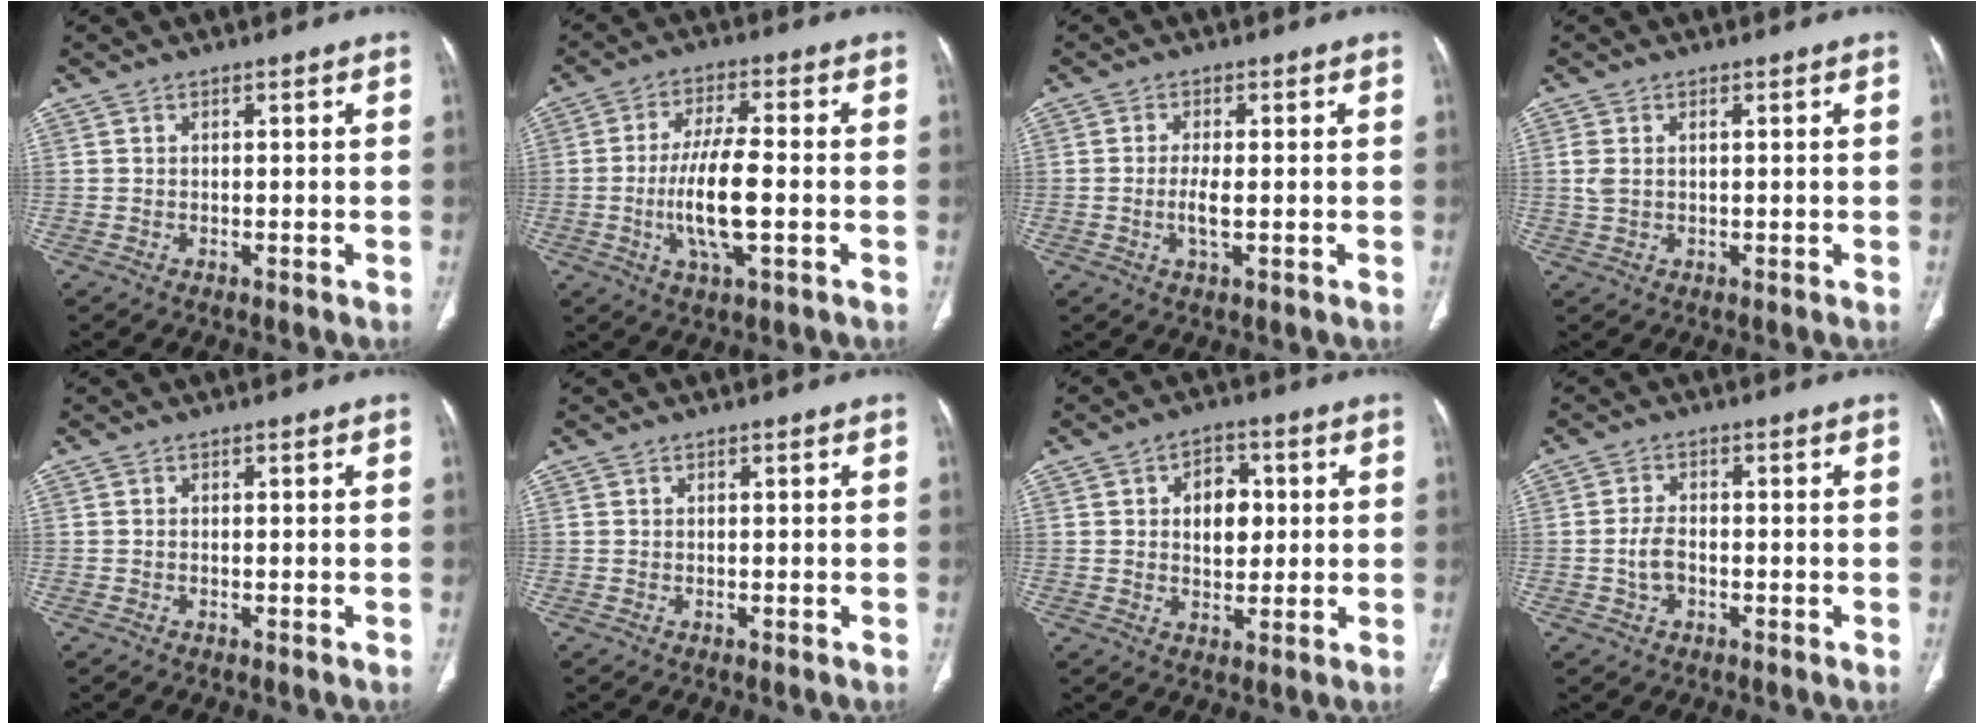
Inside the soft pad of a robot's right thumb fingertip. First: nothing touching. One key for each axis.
{"total": 11.0, "fx": -1.8, "fy": 3.1, "fz": 10.4, "tx": -0.207, "ty": 0.005, "tz": -0.035}
{"total": 3.4, "fx": -0.4, "fy": 1.0, "fz": 3.2, "tx": -0.070, "ty": -0.005, "tz": -0.009}
{"total": 2.8, "fx": 0.5, "fy": 1.6, "fz": 2.2, "tx": -0.065, "ty": 0.010, "tz": 0.014}
{"total": 0.0}
{"total": 0.0}
{"total": 7.4, "fx": 1.2, "fy": 5.1, "fz": 5.2, "tx": -0.042, "ty": 0.001, "tz": 0.015}
{"total": 3.6, "fx": -0.9, "fy": 2.3, "fz": 2.6, "tx": -0.049, "ty": 0.014, "tz": -0.018}